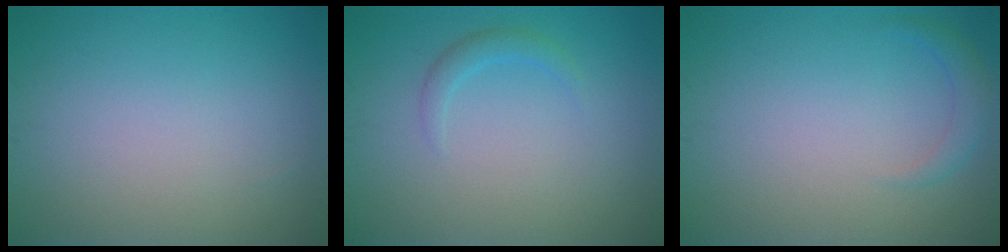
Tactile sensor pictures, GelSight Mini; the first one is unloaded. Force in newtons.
{"total": 1.3, "press": 1.3, "slide": 0.2}
{"total": 1.5, "press": 1.5, "slide": 0.1}